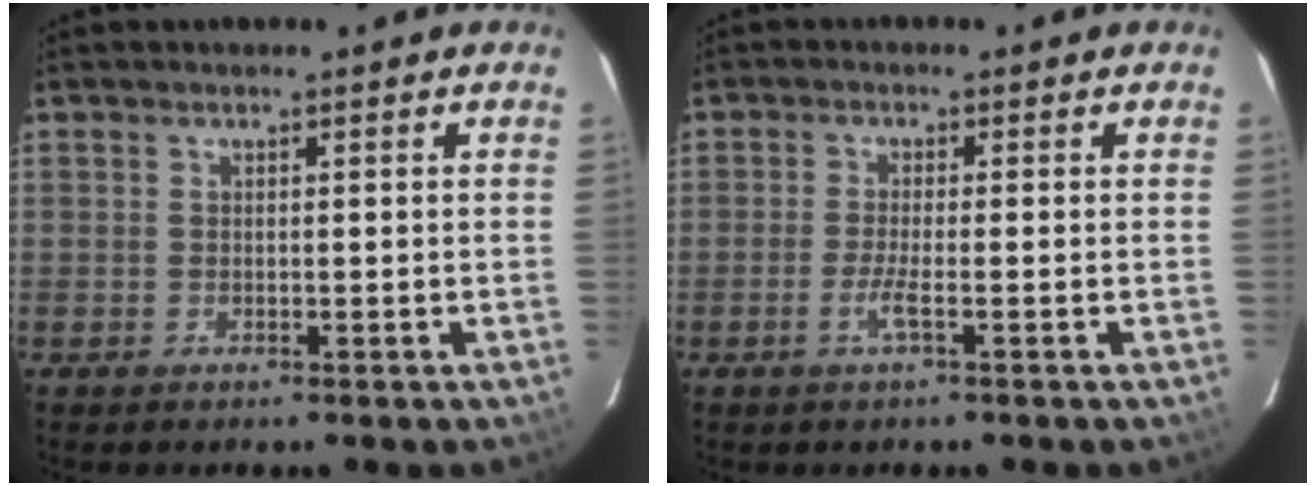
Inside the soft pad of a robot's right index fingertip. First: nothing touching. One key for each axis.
{"total": 2.7, "fx": -1.3, "fy": -0.3, "fz": 2.3, "tx": -0.051, "ty": -0.005, "tz": -0.029}